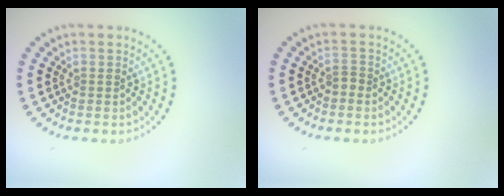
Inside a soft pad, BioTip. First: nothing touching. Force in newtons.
{"total": 0.9, "press": 0.6, "slide": 0.7}